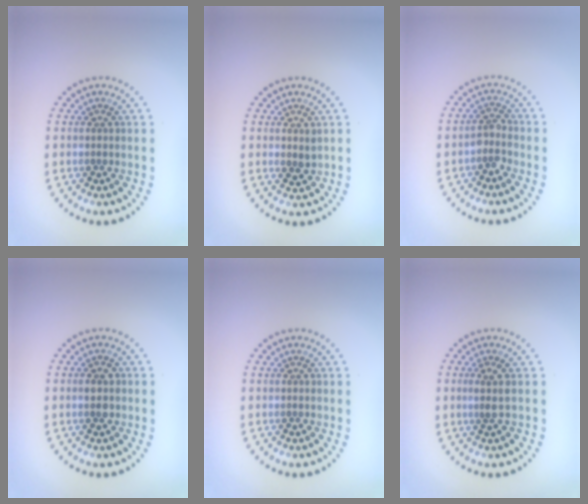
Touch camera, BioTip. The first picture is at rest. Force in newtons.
{"total": 1.0, "press": 0.9, "slide": 0.3}
{"total": 1.7, "press": 1.3, "slide": 1.1}
{"total": 2.0, "press": 2.0, "slide": 0.1}
{"total": 0.0}
{"total": 1.6, "press": 1.2, "slide": 1.0}